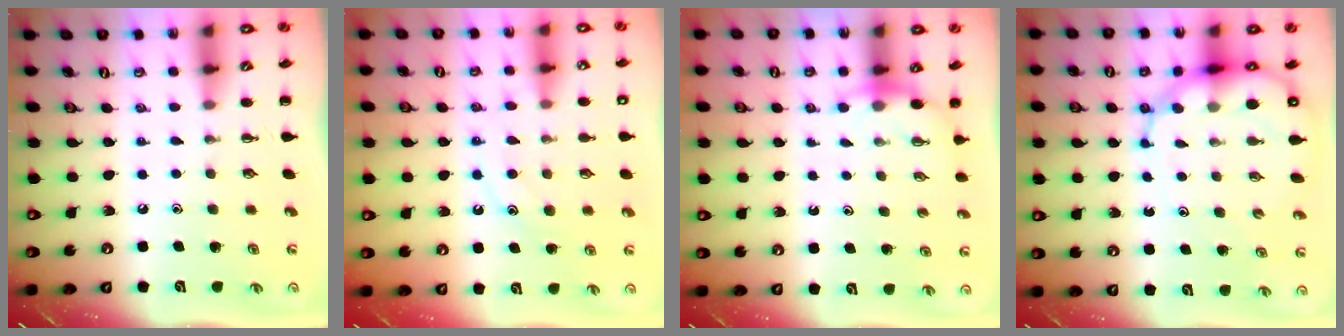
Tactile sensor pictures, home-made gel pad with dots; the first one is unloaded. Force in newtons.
{"total": 11.1, "press": 11.1, "slide": 1.0}
{"total": 3.0, "press": 2.9, "slide": 0.9}
{"total": 10.3, "press": 9.9, "slide": 2.8}